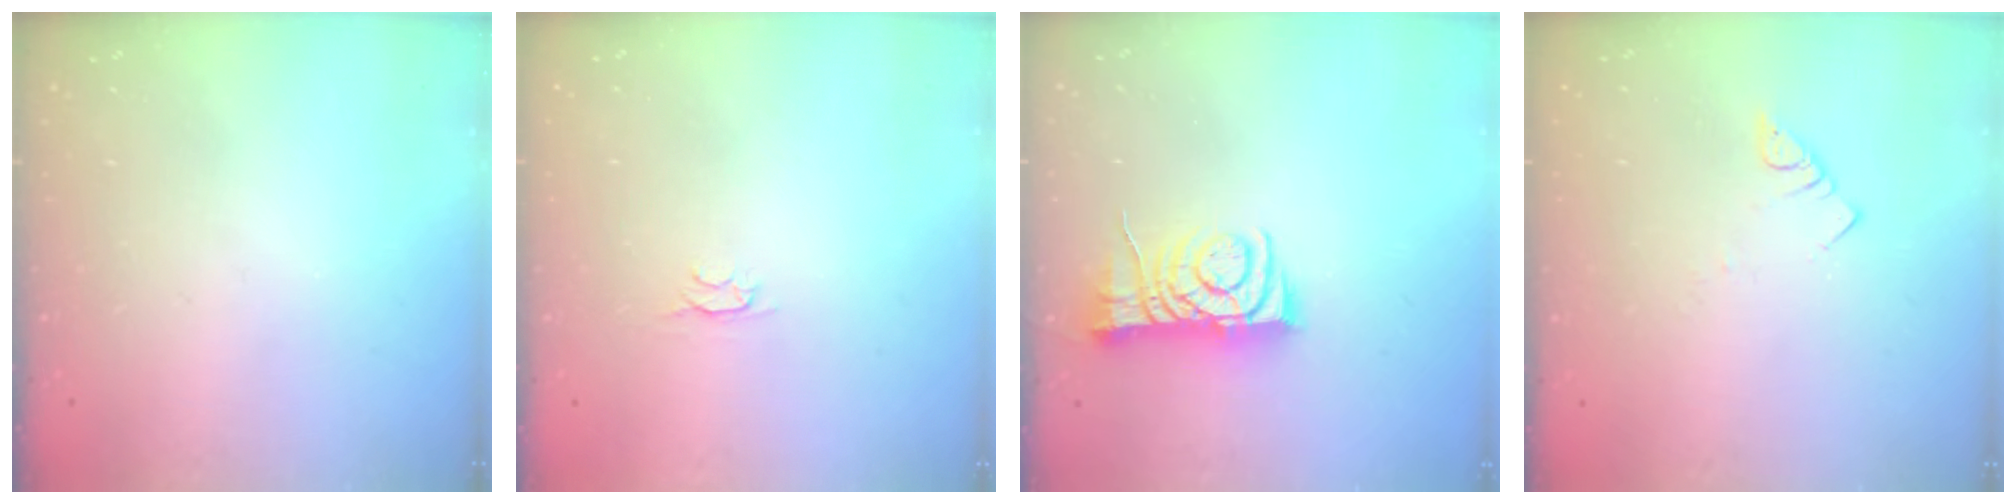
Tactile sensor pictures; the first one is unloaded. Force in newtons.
{"total": 2.4, "press": 2.3, "slide": 0.5}
{"total": 7.6, "press": 7.5, "slide": 1.0}
{"total": 2.8, "press": 2.8, "slide": 0.2}